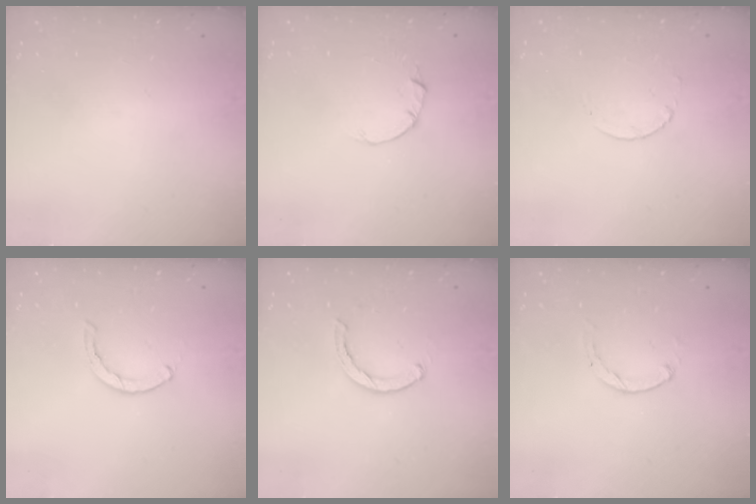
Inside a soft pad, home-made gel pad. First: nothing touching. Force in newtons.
{"total": 2.0, "press": 2.0, "slide": 0.3}
{"total": 2.3, "press": 2.3, "slide": 0.3}
{"total": 0.7, "press": 0.6, "slide": 0.2}
{"total": 2.4, "press": 2.4, "slide": 0.1}
{"total": 0.7, "press": 0.6, "slide": 0.2}